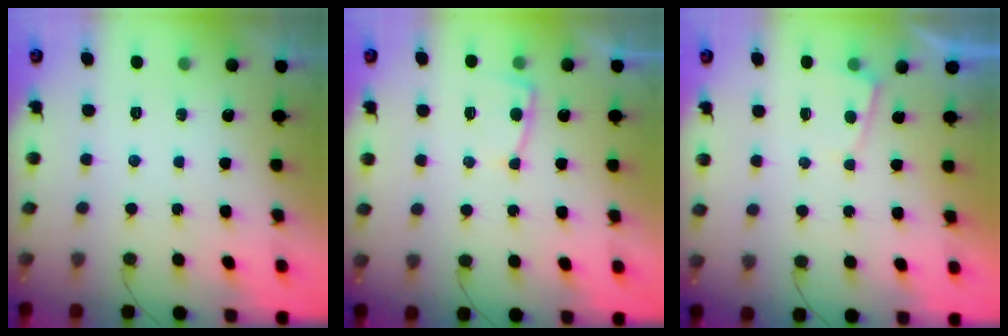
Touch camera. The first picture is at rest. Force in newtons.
{"total": 6.7, "press": 6.7, "slide": 0.6}
{"total": 1.2, "press": 1.2, "slide": 0.1}